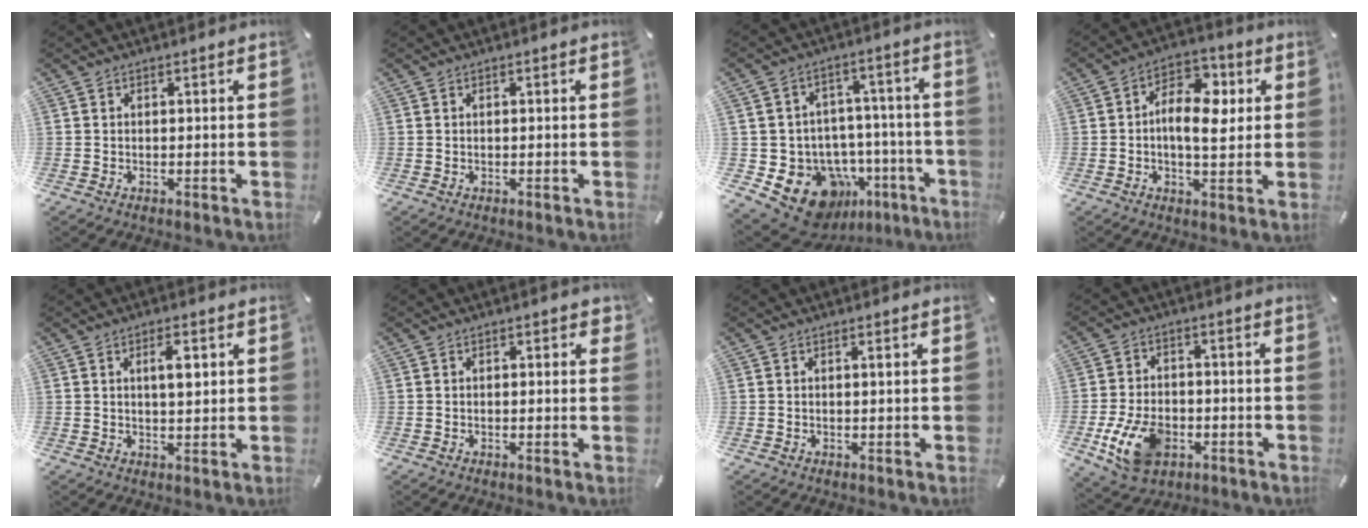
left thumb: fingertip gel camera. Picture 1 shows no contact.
{"total": 0.0}
{"total": 15.8, "force": [-8.1, 11.5, 7.3], "torque": [-0.104, 0.046, -0.118]}
{"total": 10.9, "force": [1.4, 6.7, 8.5], "torque": [-0.129, -0.004, 0.021]}
{"total": 5.0, "force": [1.4, 1.8, 4.4], "torque": [-0.069, -0.003, 0.016]}
{"total": 1.2, "force": [-0.1, 0.6, 1.1], "torque": [-0.013, -0.001, -0.004]}
{"total": 0.5, "force": [0.1, 0.0, 0.5], "torque": [-0.009, -0.002, 0.002]}
{"total": 12.1, "force": [-4.2, 8.1, 7.9], "torque": [-0.172, 0.004, -0.074]}